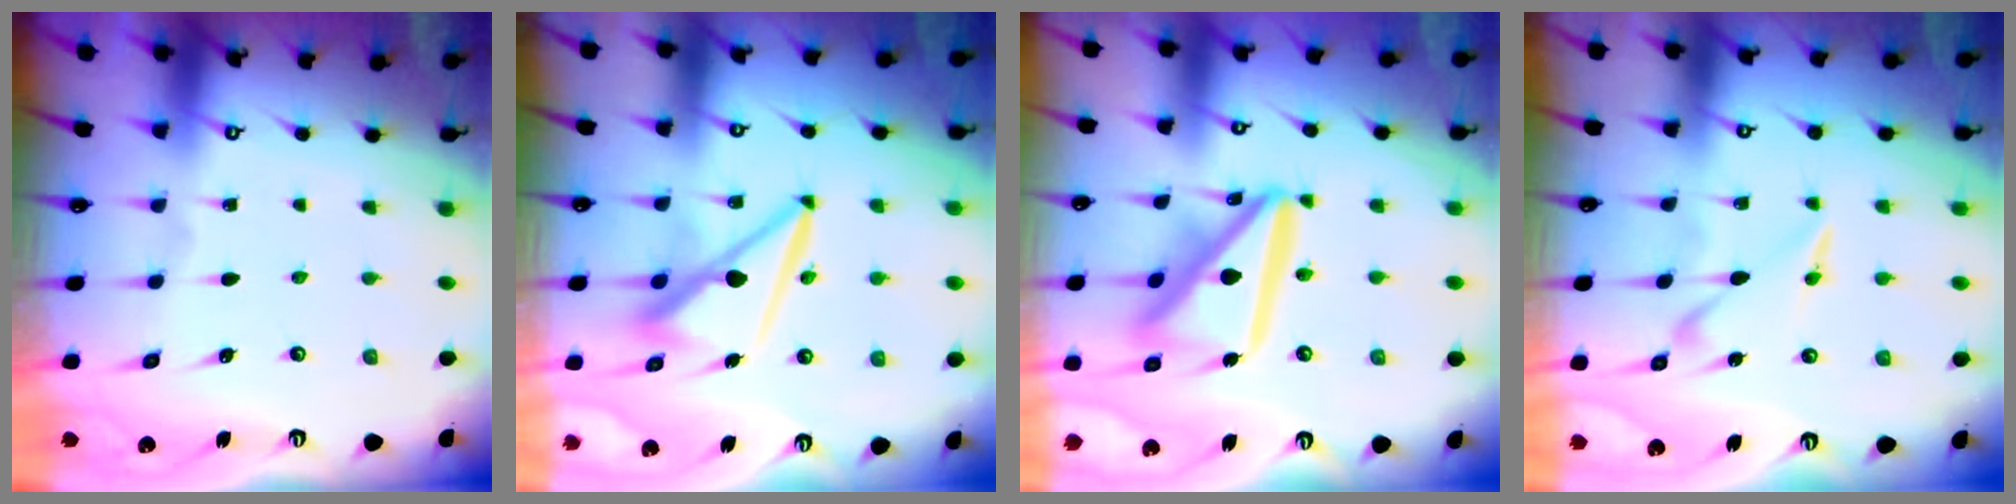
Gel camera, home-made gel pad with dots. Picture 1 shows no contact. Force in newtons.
{"total": 9.4, "press": 9.3, "slide": 1.5}
{"total": 17.2, "press": 17.1, "slide": 1.9}
{"total": 6.1, "press": 6.0, "slide": 0.6}